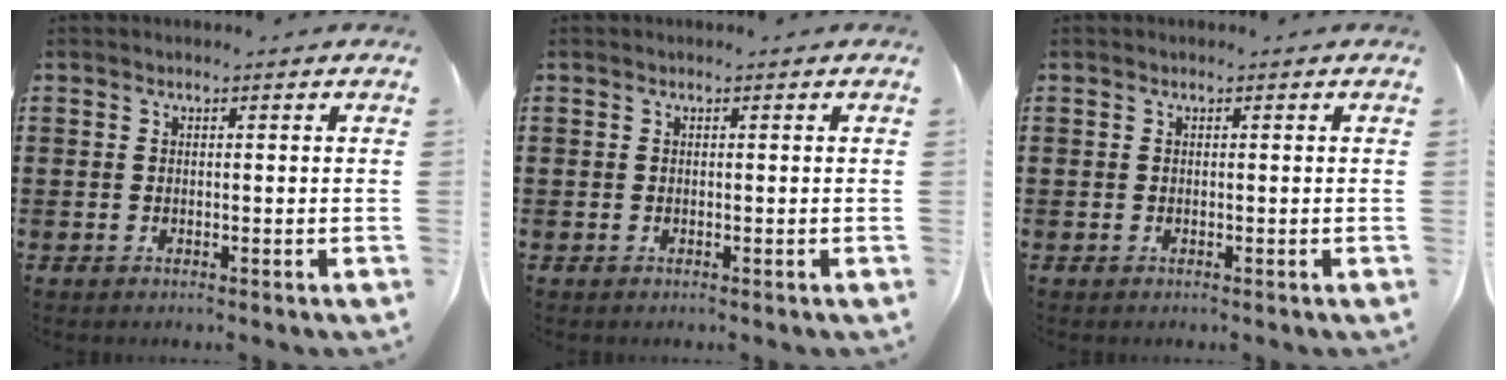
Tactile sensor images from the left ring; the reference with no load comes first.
{"total": 0.0}
{"total": 0.0}